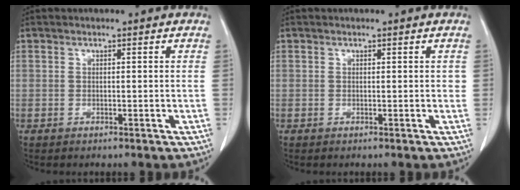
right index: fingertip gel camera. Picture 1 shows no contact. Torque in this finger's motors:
{"motor_torque": [0.22, -0.11, 0.04, 0.01]}